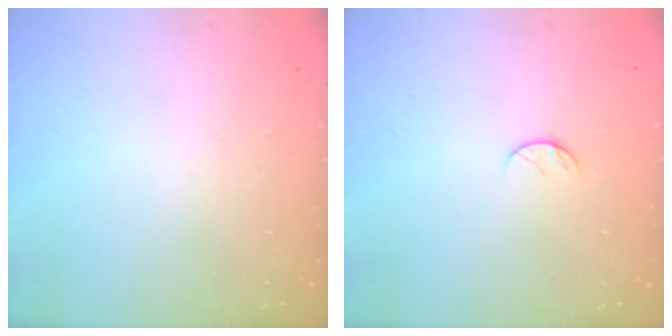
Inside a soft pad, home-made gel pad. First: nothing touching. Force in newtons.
{"total": 5.8, "press": 5.8, "slide": 0.7}